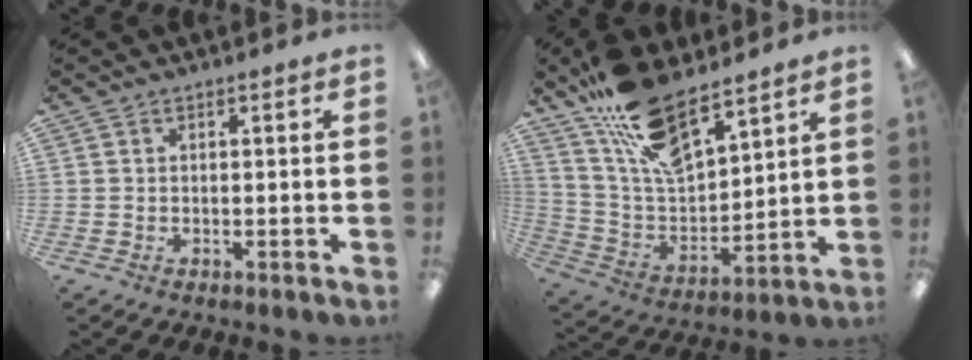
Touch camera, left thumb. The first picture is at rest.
{"total": 16.7, "force": [12.5, 6.2, 9.2], "torque": [-0.190, -0.068, 0.226]}